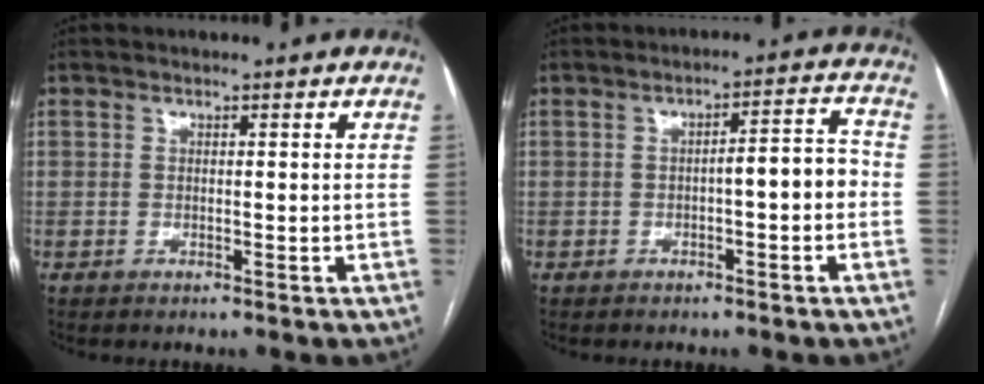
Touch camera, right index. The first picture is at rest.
{"total": 5.0, "force": [-1.1, 1.1, 4.8], "torque": [-0.064, 0.026, -0.015]}